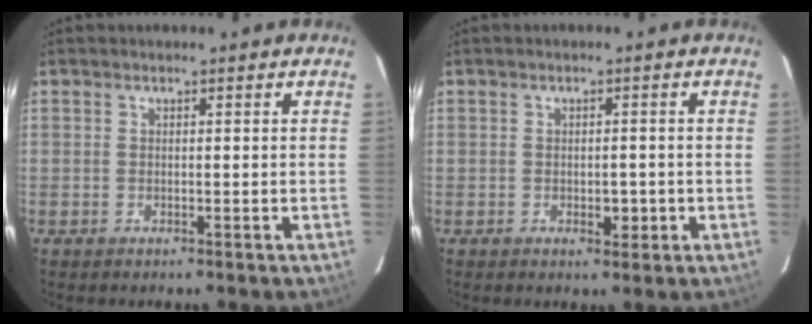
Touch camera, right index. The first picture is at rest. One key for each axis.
{"total": 2.3, "fx": -0.7, "fy": 1.2, "fz": 1.9, "tx": -0.027, "ty": 0.001, "tz": -0.002}